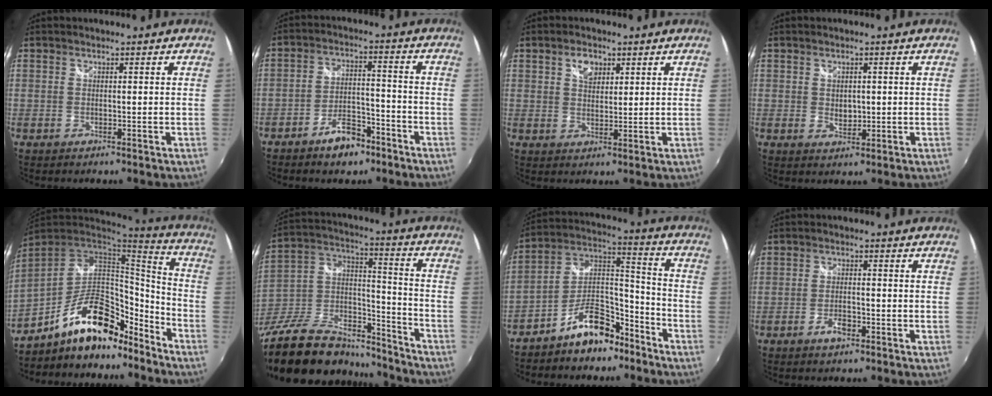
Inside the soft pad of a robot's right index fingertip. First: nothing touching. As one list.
[{"total": 7.8, "force": [-5.6, 3.7, 4.0], "torque": [-0.078, 0.016, -0.085]}, {"total": 4.0, "force": [2.0, 2.6, 2.3], "torque": [-0.034, 0.007, 0.035]}, {"total": 2.5, "force": [0.2, 2.1, 1.5], "torque": [-0.021, -0.002, 0.004]}, {"total": 18.8, "force": [-12.6, 8.3, 11.2], "torque": [-0.204, 0.024, -0.199]}, {"total": 29.6, "force": [-21.4, 13.5, 15.4], "torque": [-0.330, 0.020, -0.338]}, {"total": 12.6, "force": [-8.8, 5.9, 6.8], "torque": [-0.126, 0.054, -0.140]}, {"total": 3.4, "force": [-2.1, 1.5, 2.3], "torque": [-0.052, -0.002, -0.037]}]